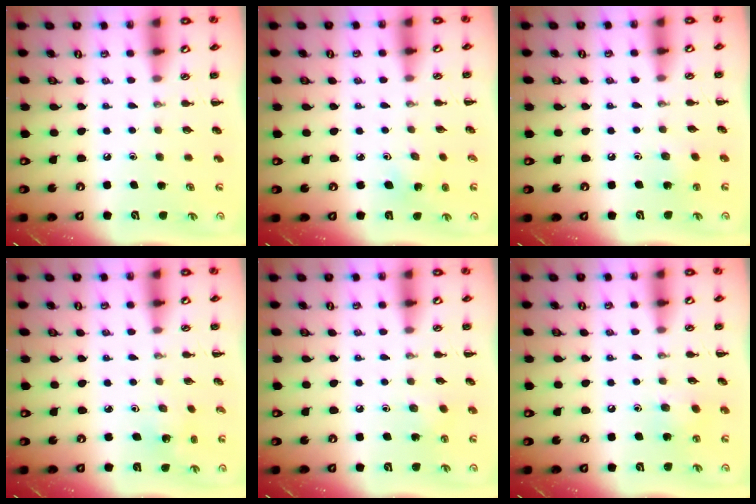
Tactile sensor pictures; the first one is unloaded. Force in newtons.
{"total": 3.8, "press": 3.6, "slide": 1.1}
{"total": 2.6, "press": 2.5, "slide": 0.7}
{"total": 1.6, "press": 1.5, "slide": 0.6}
{"total": 2.9, "press": 2.8, "slide": 0.9}
{"total": 6.1, "press": 5.9, "slide": 1.3}